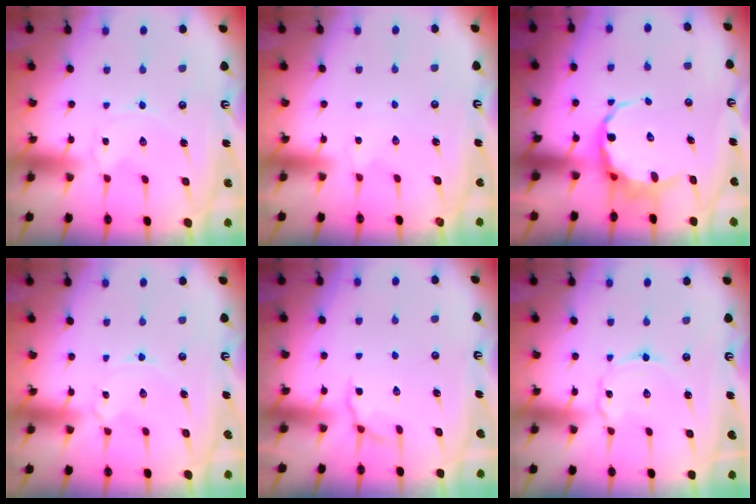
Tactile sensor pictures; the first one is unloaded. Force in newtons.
{"total": 0.6, "press": 0.5, "slide": 0.2}
{"total": 7.5, "press": 7.0, "slide": 2.6}
{"total": 1.7, "press": 1.7, "slide": 0.2}
{"total": 5.1, "press": 4.9, "slide": 1.5}
{"total": 2.7, "press": 2.7, "slide": 0.3}